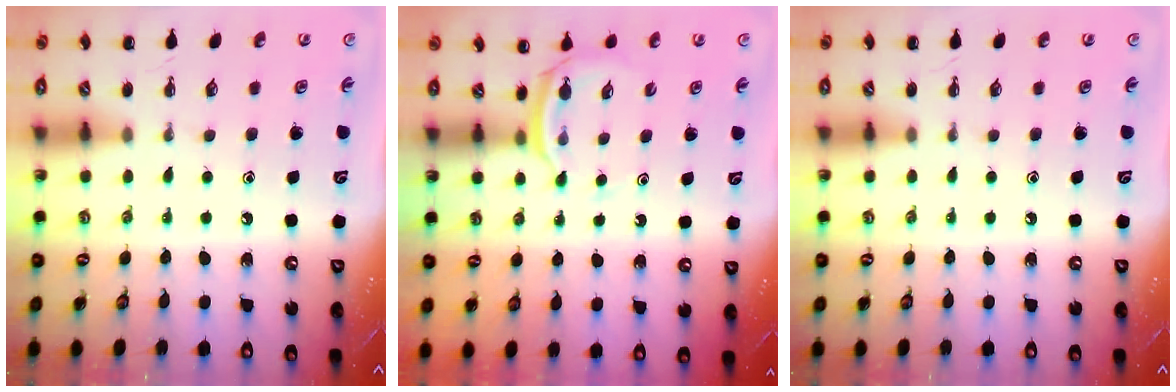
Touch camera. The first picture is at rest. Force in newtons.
{"total": 3.6, "press": 3.4, "slide": 1.1}
{"total": 0.0}